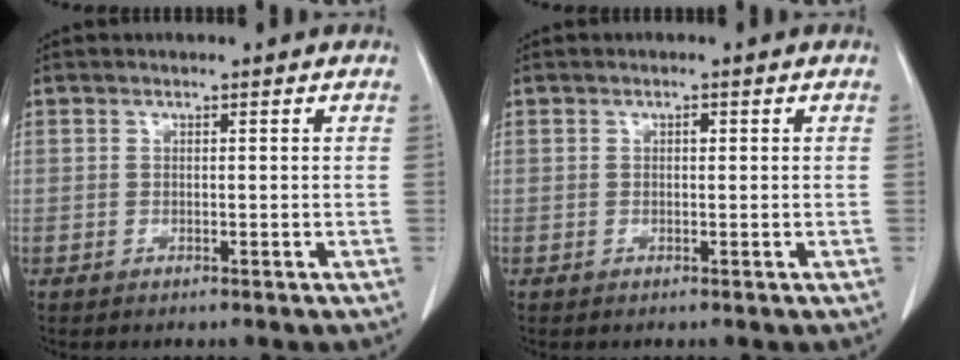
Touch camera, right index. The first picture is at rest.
{"total": 0.6, "force": [0.1, 0.3, 0.5], "torque": [-0.009, 0.001, 0.001]}